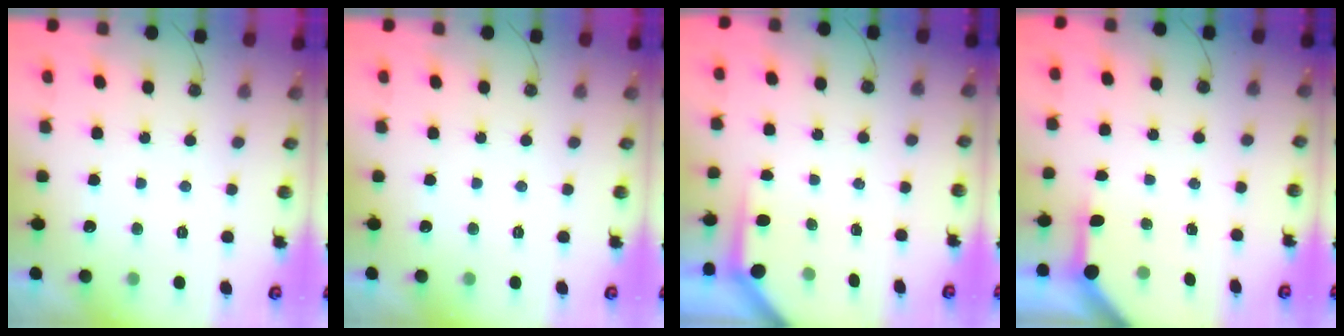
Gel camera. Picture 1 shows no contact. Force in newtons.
{"total": 0.0}
{"total": 3.5, "press": 3.5, "slide": 0.4}
{"total": 4.2, "press": 4.2, "slide": 0.6}